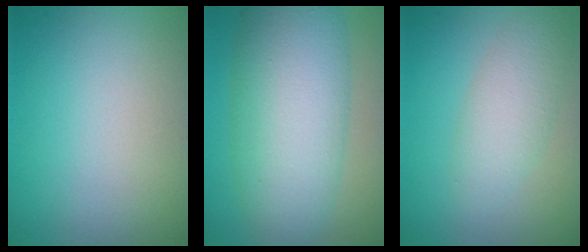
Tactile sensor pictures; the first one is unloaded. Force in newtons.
{"total": 9.9, "press": 9.9, "slide": 0.1}
{"total": 3.2, "press": 3.2, "slide": 0.2}